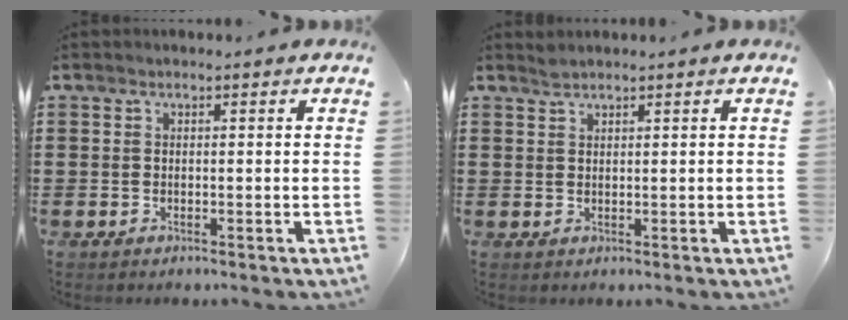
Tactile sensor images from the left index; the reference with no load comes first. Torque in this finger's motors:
{"motor_torque": [0.00, -0.04, 0.00, 0.01]}